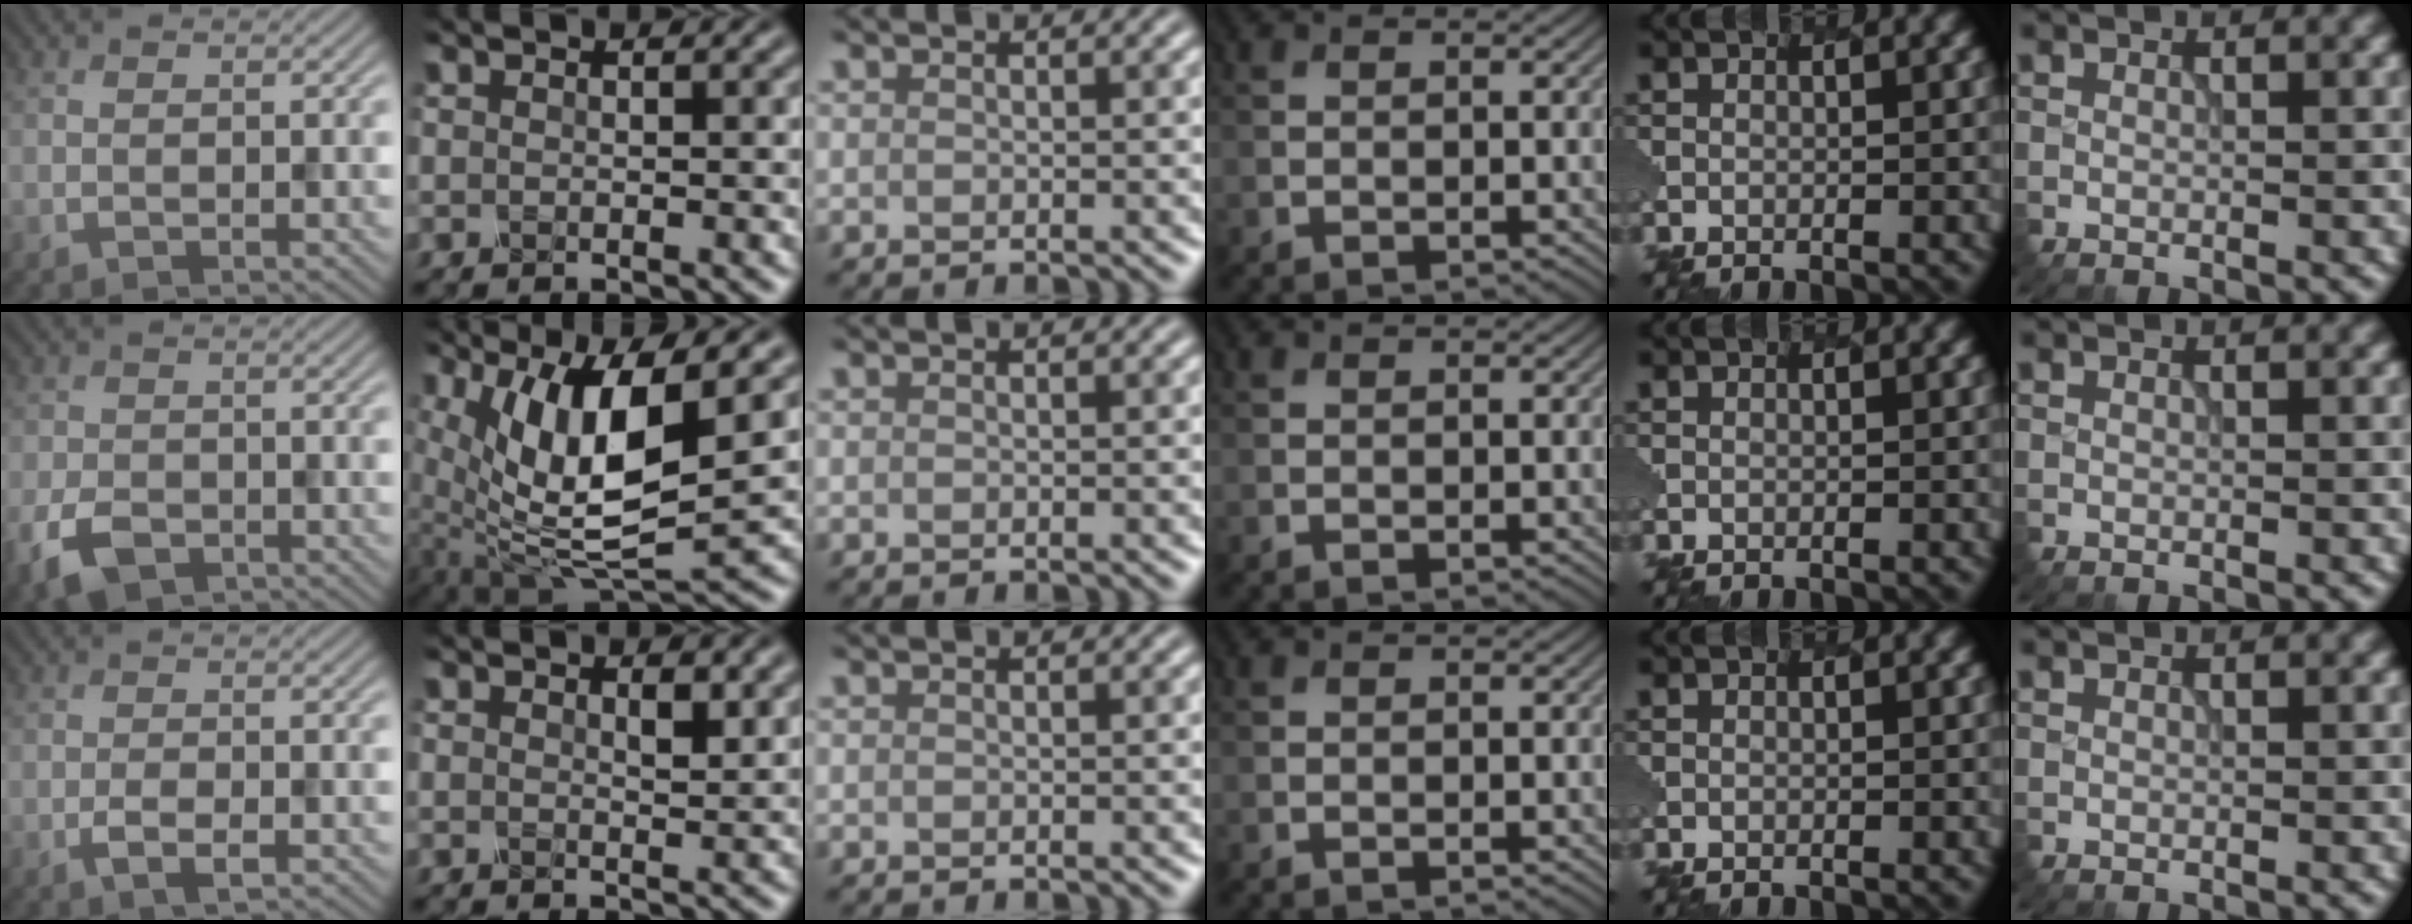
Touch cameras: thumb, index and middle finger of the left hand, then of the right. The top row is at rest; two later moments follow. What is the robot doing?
{"motion": "dispense", "object": "pipette"}